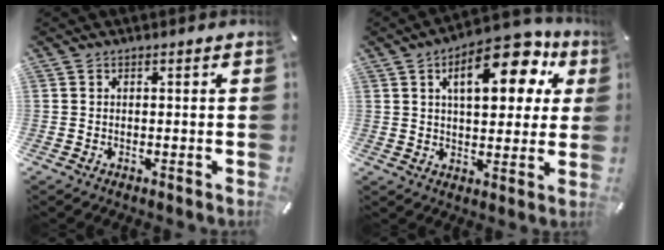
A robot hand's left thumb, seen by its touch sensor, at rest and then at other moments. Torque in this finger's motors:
{"motor_torque": [0.42, 1.03, 1.50, -1.27, 0.43]}